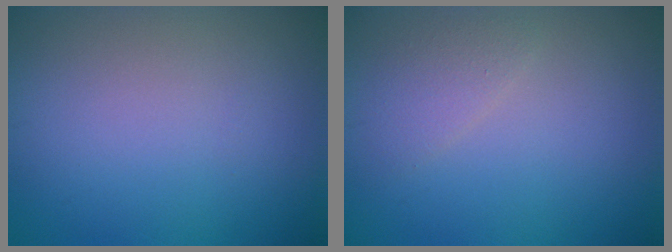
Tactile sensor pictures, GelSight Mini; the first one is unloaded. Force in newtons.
{"total": 1.5, "press": 1.5, "slide": 0.1}